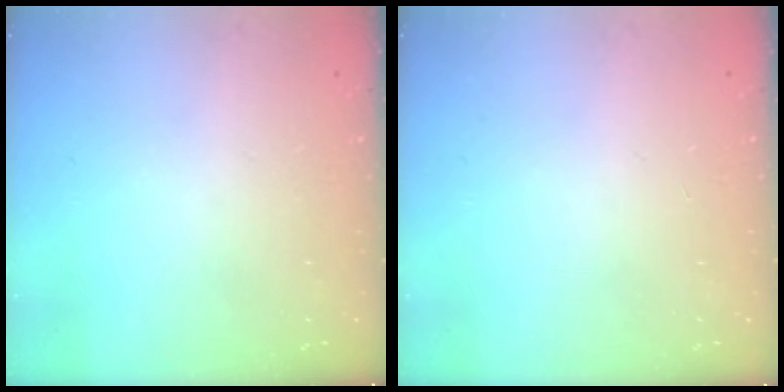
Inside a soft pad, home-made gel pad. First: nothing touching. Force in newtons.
{"total": 0.0}